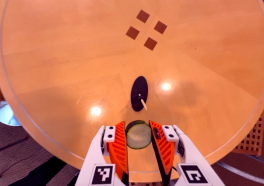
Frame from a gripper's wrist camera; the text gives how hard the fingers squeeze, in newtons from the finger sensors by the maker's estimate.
{"total": 9.4, "left": 9.6, "right": 9.3}